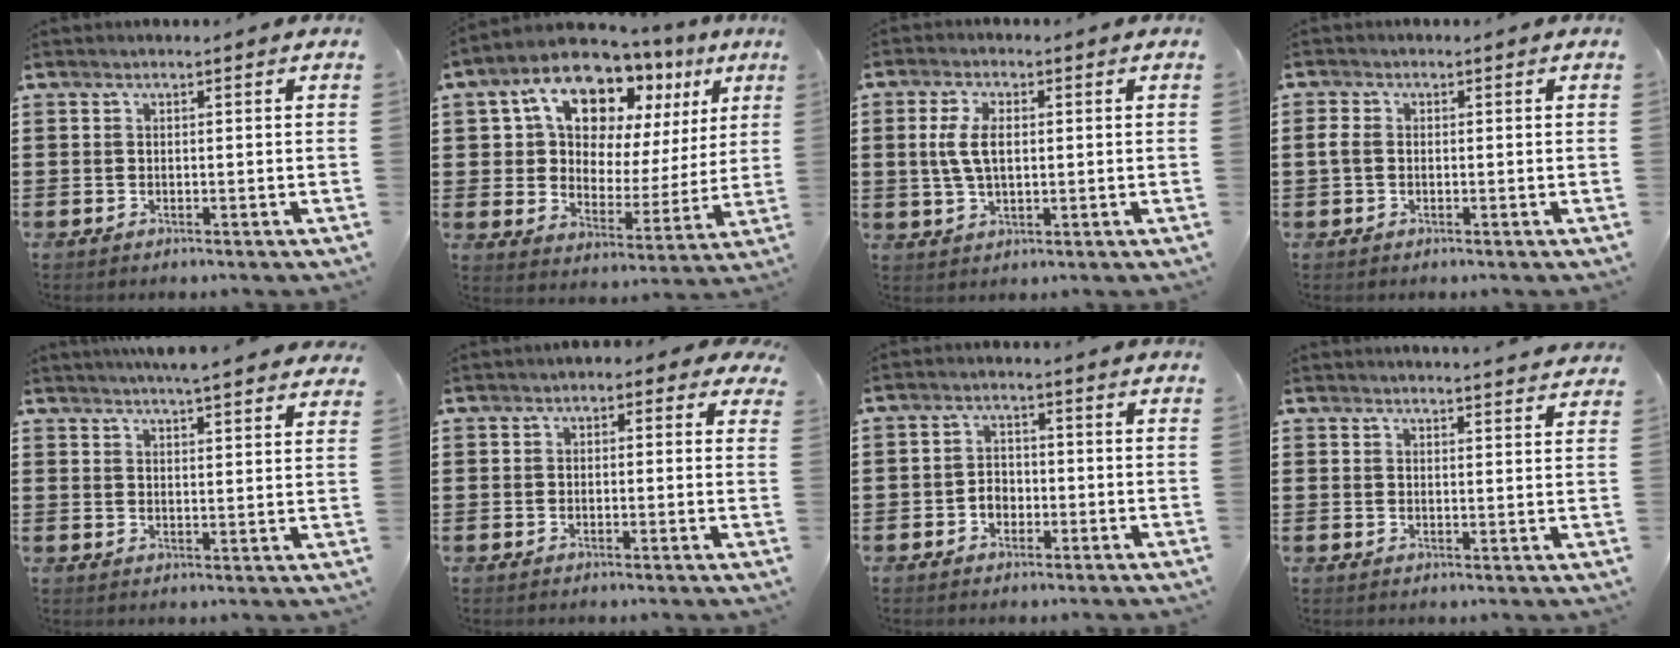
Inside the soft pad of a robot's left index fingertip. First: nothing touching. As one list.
[{"total": 13.0, "force": [8.2, 7.2, 7.0], "torque": [-0.148, -0.038, 0.144]}, {"total": 5.5, "force": [0.7, 2.6, 4.8], "torque": [-0.119, 0.003, 0.003]}, {"total": 2.0, "force": [-0.2, 1.3, 1.5], "torque": [-0.046, -0.002, -0.009]}, {"total": 4.5, "force": [4.3, -0.2, 1.1], "torque": [-0.034, -0.015, 0.080]}, {"total": 1.3, "force": [0.3, 0.9, 0.8], "torque": [-0.011, 0.004, 0.001]}, {"total": 2.4, "force": [-1.0, 1.9, 1.1], "torque": [-0.025, 0.004, -0.023]}, {"total": 2.8, "force": [2.7, -0.4, 0.2], "torque": [-0.002, -0.014, 0.050]}]